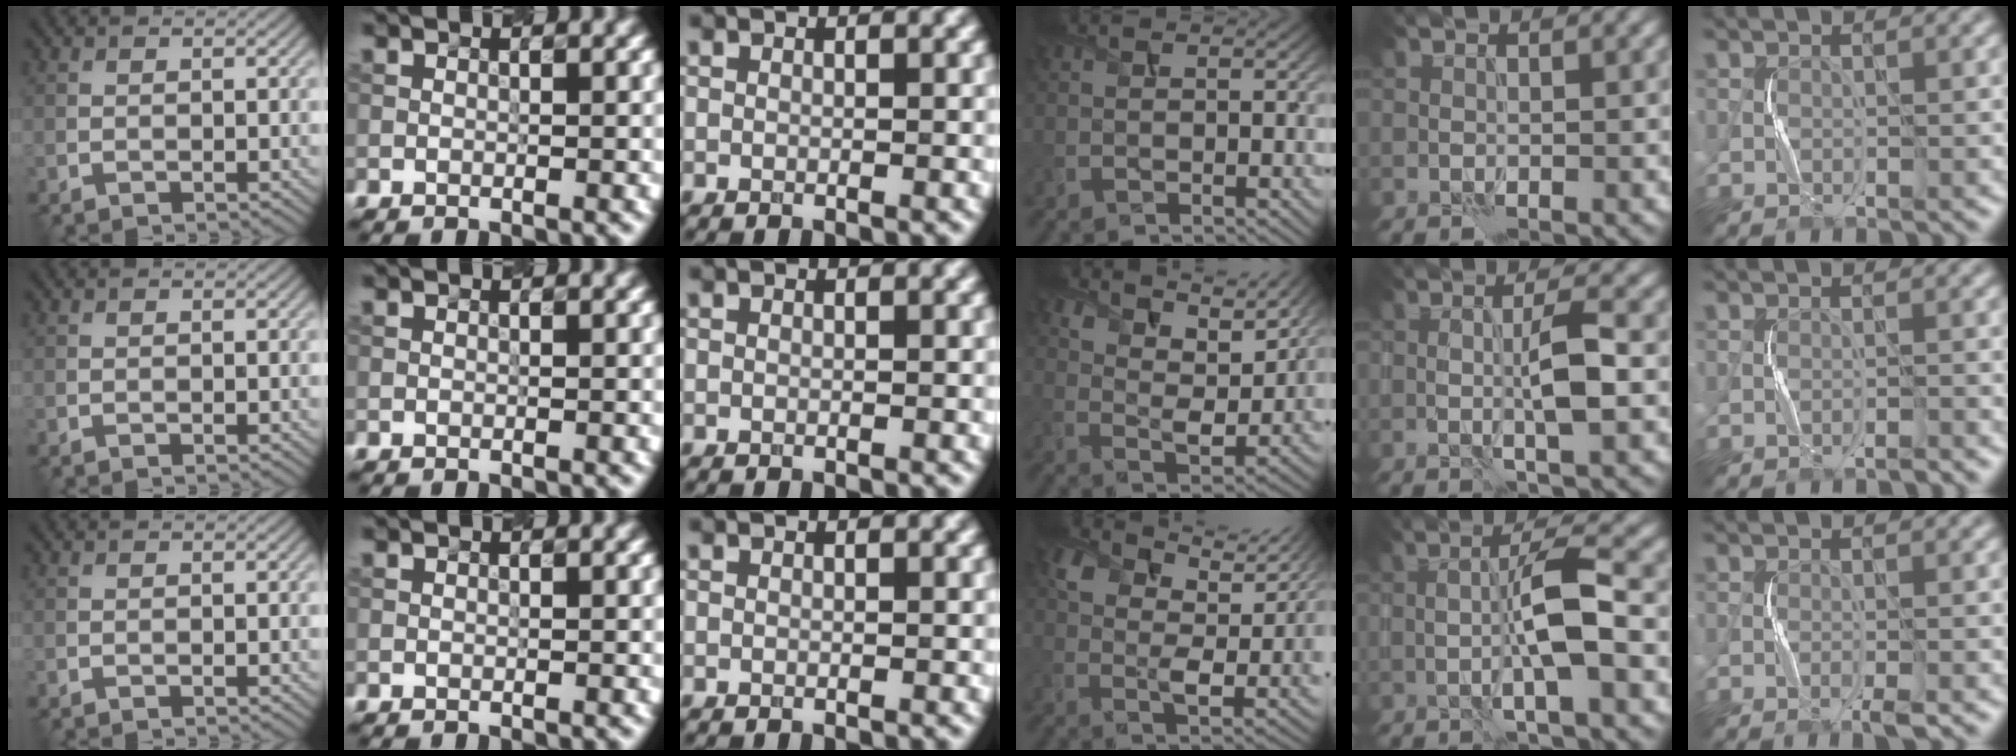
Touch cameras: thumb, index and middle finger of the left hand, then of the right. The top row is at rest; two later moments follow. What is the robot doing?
{"motion": "squeeze", "object": "stress ball aka squeeze ball"}